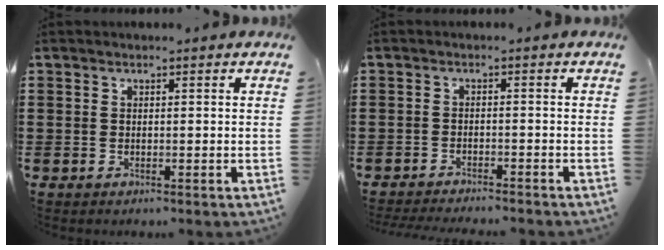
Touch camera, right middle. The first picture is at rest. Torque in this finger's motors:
{"motor_torque": [0.10, -0.09, 0.06, 0.07]}